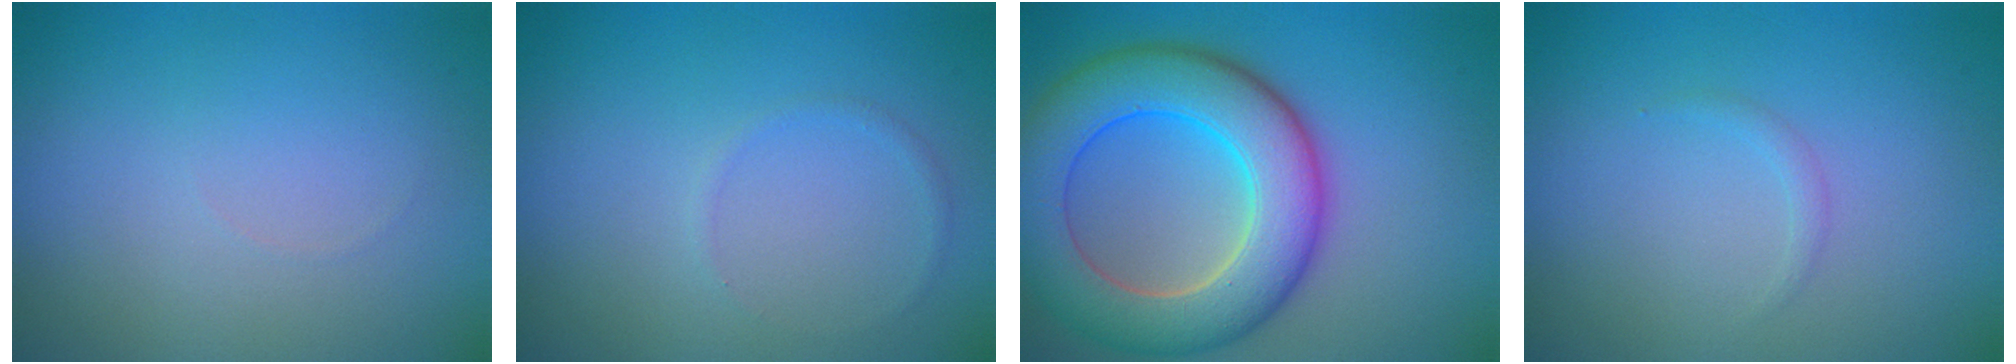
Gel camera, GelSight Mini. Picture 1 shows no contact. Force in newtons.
{"total": 0.6, "press": 0.6, "slide": 0.1}
{"total": 10.0, "press": 10.0, "slide": 0.5}
{"total": 0.7, "press": 0.7, "slide": 0.1}